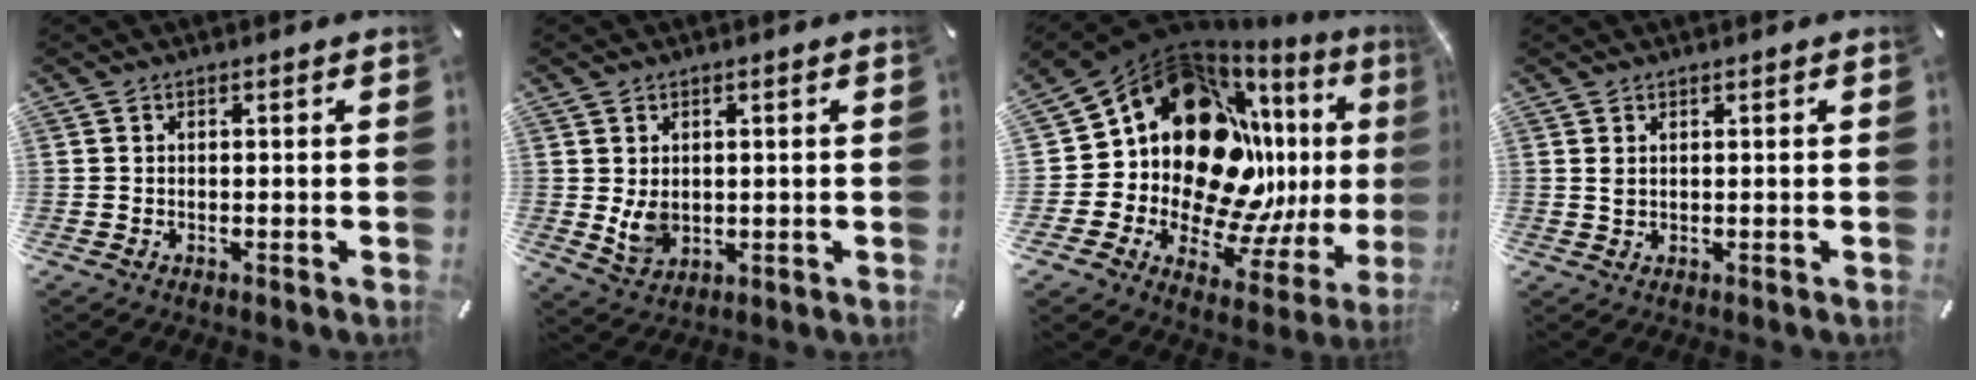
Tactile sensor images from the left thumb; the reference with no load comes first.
{"total": 5.0, "force": [0.7, 4.0, 3.0], "torque": [-0.059, -0.009, 0.010]}
{"total": 24.0, "force": [5.4, 17.8, 15.2], "torque": [-0.254, -0.091, 0.123]}
{"total": 1.3, "force": [0.5, 0.8, 0.9], "torque": [-0.020, 0.002, 0.008]}